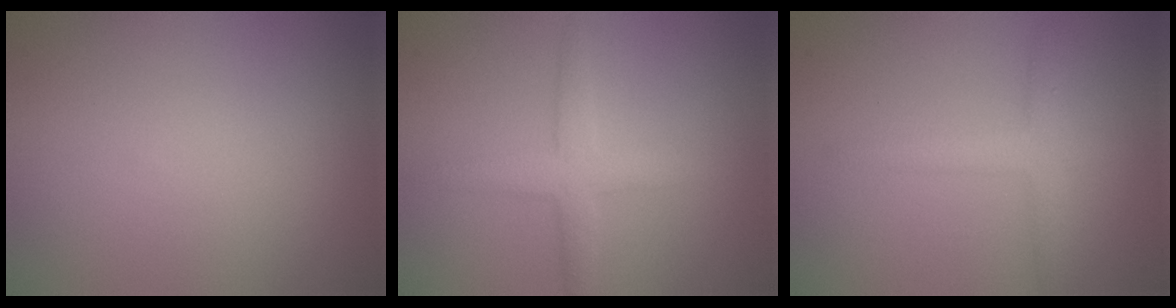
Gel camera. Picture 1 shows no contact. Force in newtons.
{"total": 2.9, "press": 2.9, "slide": 0.1}
{"total": 2.4, "press": 2.4, "slide": 0.1}